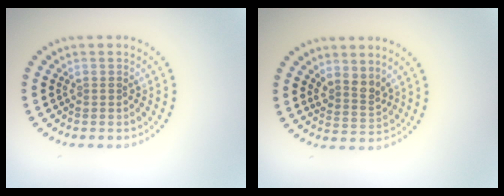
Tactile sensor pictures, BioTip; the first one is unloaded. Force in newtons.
{"total": 2.1, "press": 1.6, "slide": 1.4}